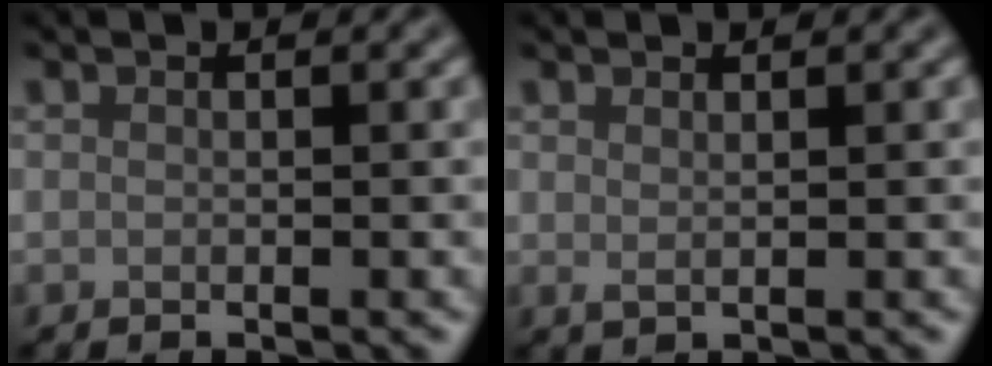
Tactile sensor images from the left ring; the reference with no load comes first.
{"total": 0.9, "force": [0.6, 0.3, 0.6], "torque": [-0.010, -0.002, 0.012]}